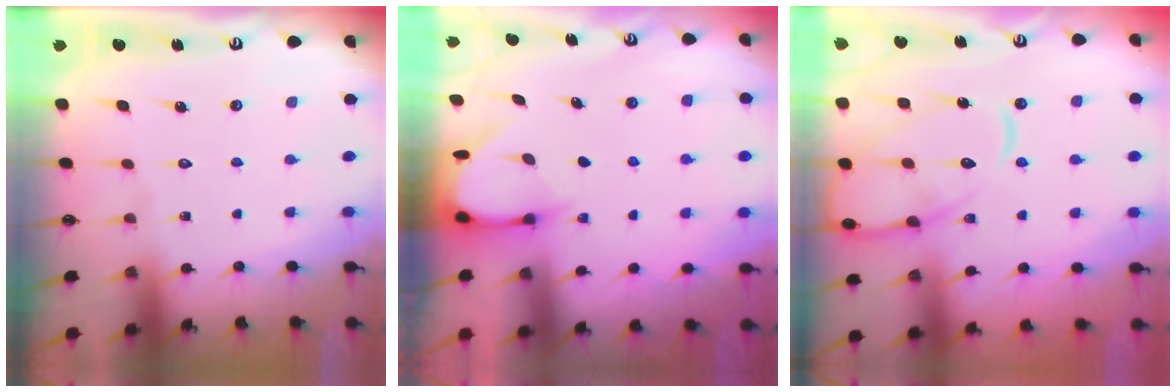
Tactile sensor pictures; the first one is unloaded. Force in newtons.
{"total": 3.7, "press": 3.6, "slide": 0.4}
{"total": 13.3, "press": 13.3, "slide": 1.3}